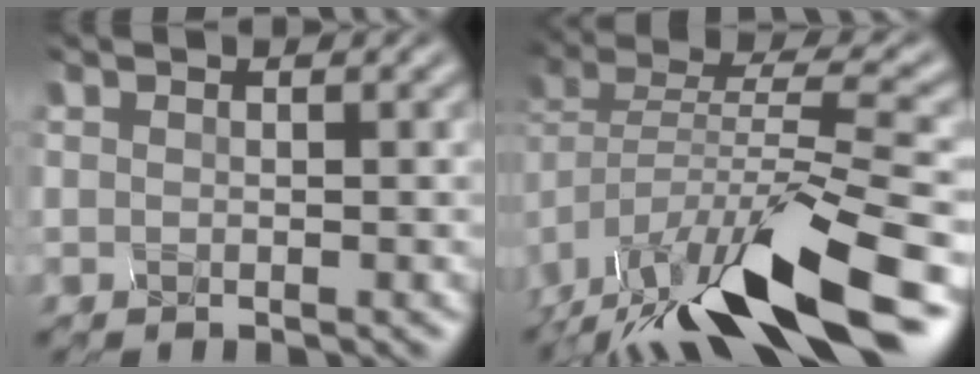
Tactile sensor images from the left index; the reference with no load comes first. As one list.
[{"total": 13.3, "force": [-9.4, 2.9, 8.9], "torque": [-0.178, 0.012, -0.160]}]